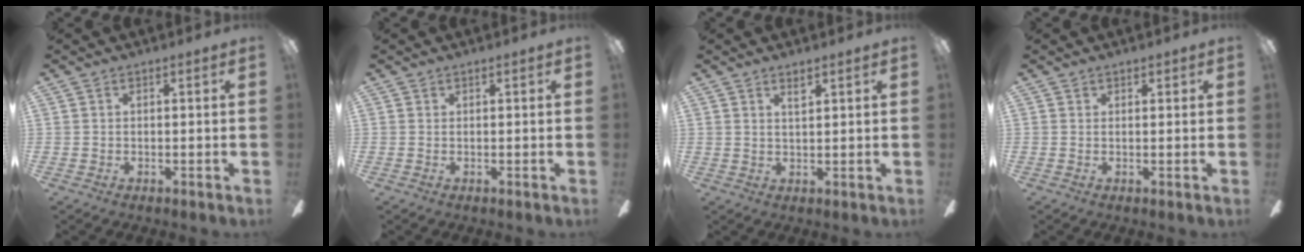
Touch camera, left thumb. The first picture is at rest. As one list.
[{"total": 0.0}, {"total": 2.4, "force": [1.7, 0.5, 1.6], "torque": [-0.028, -0.002, 0.028]}, {"total": 0.8, "force": [0.7, 0.3, 0.3], "torque": [0.001, -0.002, 0.010]}]